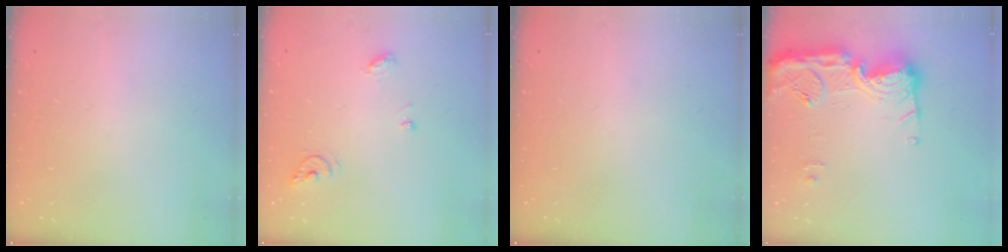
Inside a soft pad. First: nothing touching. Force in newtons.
{"total": 6.1, "press": 6.1, "slide": 0.6}
{"total": 0.0}
{"total": 17.8, "press": 17.7, "slide": 1.5}